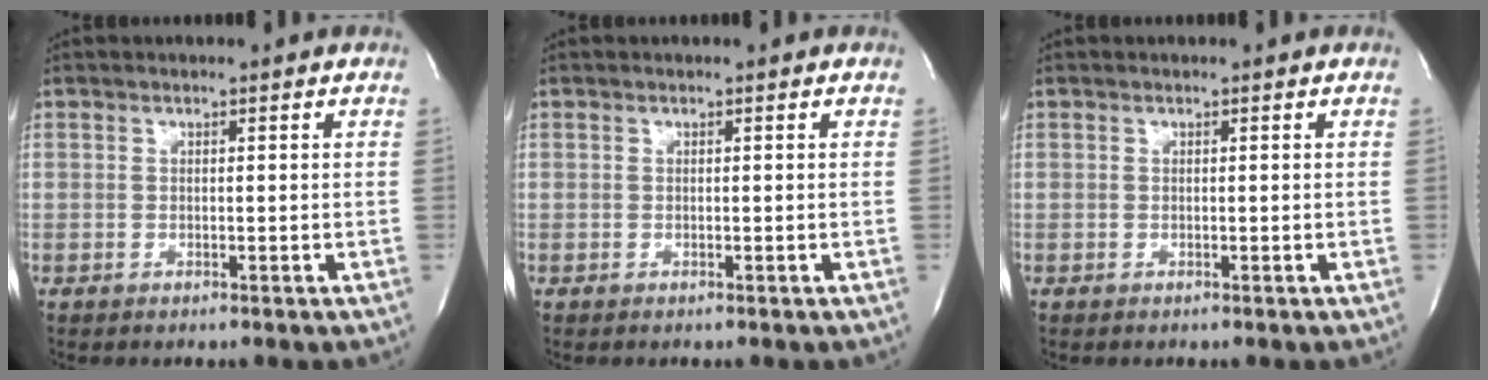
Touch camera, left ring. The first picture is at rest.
{"total": 0.0}
{"total": 0.0}